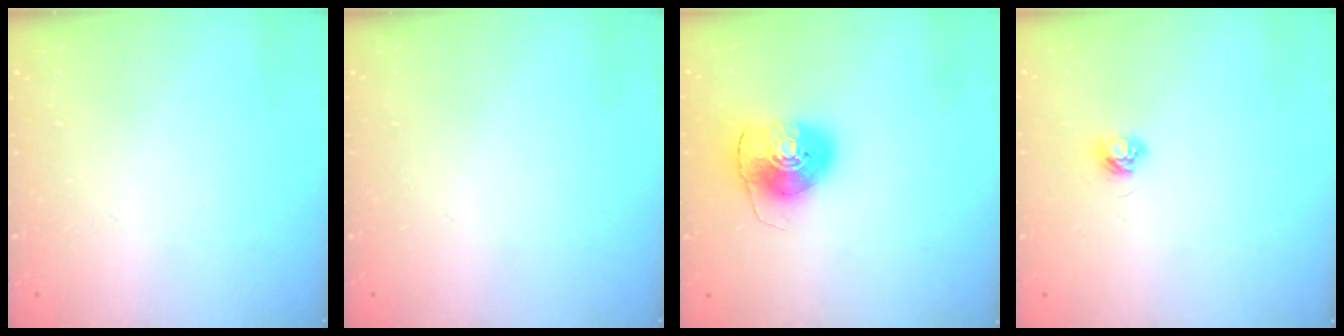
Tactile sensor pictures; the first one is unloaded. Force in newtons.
{"total": 0.0}
{"total": 8.6, "press": 8.5, "slide": 1.1}
{"total": 3.6, "press": 3.6, "slide": 0.4}